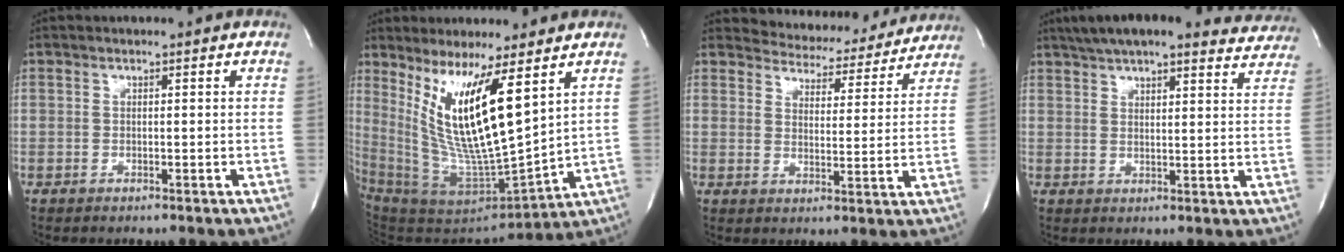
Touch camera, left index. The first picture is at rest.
{"total": 15.3, "force": [6.8, 1.4, 13.7], "torque": [-0.275, -0.030, 0.139]}
{"total": 12.2, "force": [11.6, 3.4, 1.0], "torque": [0.001, -0.008, 0.139]}
{"total": 20.8, "force": [18.2, 4.8, 8.9], "torque": [-0.132, 0.024, 0.220]}